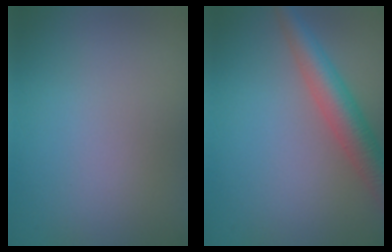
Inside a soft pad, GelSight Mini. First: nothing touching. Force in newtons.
{"total": 4.5, "press": 4.5, "slide": 0.2}